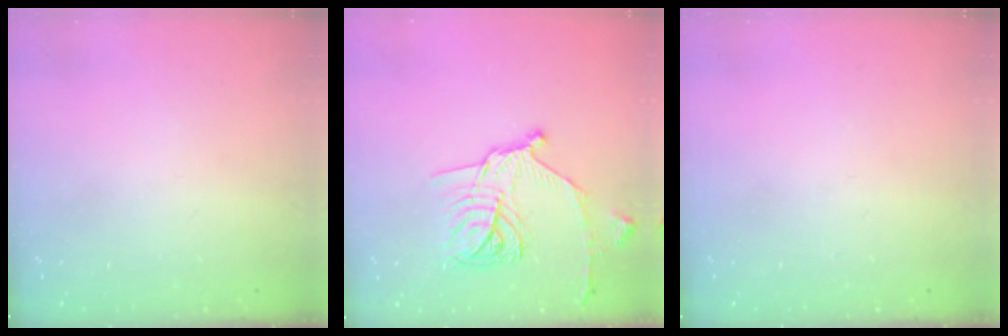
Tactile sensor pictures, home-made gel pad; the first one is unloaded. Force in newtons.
{"total": 16.7, "press": 16.6, "slide": 0.6}
{"total": 0.0}